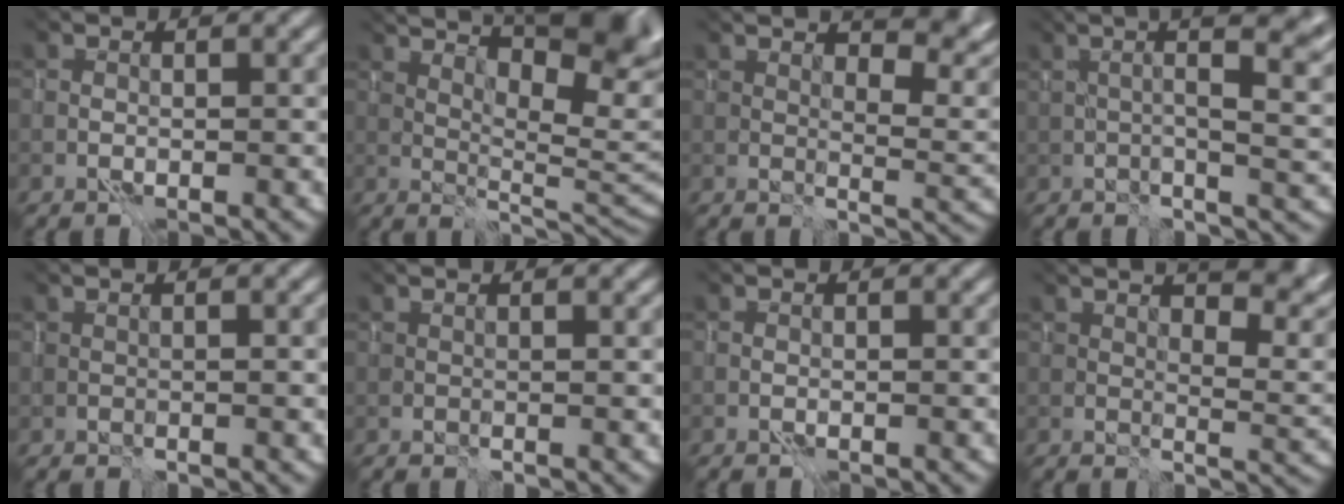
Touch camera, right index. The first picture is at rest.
{"total": 9.2, "force": [5.8, 2.1, 6.8], "torque": [-0.094, 0.010, 0.098]}
{"total": 3.5, "force": [2.6, 0.6, 2.3], "torque": [-0.023, -0.005, 0.053]}
{"total": 6.6, "force": [0.4, 1.0, 6.5], "torque": [-0.050, 0.011, 0.006]}
{"total": 0.7, "force": [0.6, 0.0, -0.2], "torque": [0.000, -0.010, 0.009]}
{"total": 1.2, "force": [1.1, 0.2, 0.3], "torque": [-0.007, -0.001, 0.012]}
{"total": 0.0}
{"total": 3.4, "force": [2.7, 0.2, 2.1], "torque": [-0.023, -0.005, 0.056]}